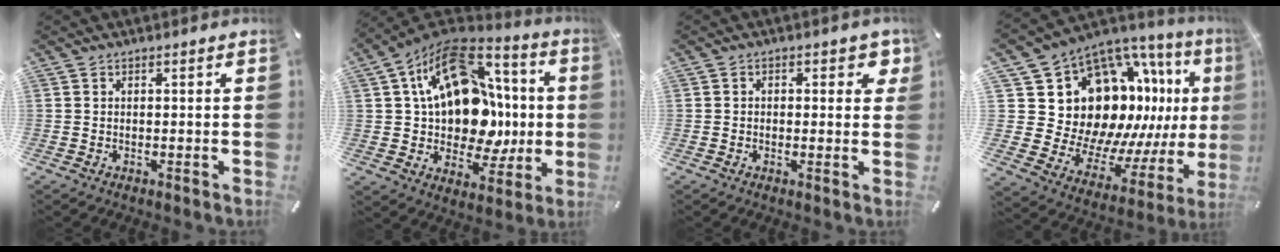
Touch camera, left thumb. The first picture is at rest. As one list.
[{"total": 21.7, "force": [3.5, 15.7, 14.6], "torque": [-0.244, -0.027, 0.063]}, {"total": 3.1, "force": [0.5, 2.0, 2.3], "torque": [-0.015, -0.003, -0.001]}, {"total": 18.9, "force": [5.8, 15.0, 9.9], "torque": [-0.182, -0.099, 0.149]}]